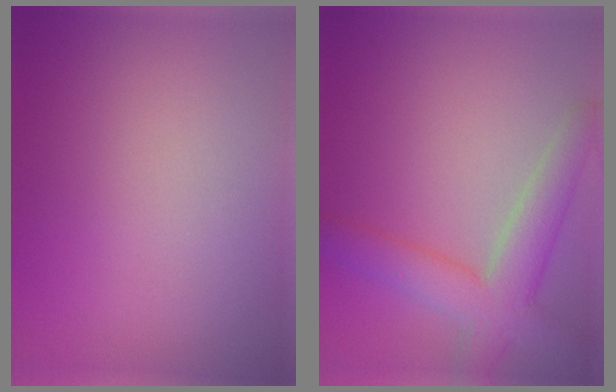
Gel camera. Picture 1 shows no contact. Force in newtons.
{"total": 5.9, "press": 5.8, "slide": 0.3}